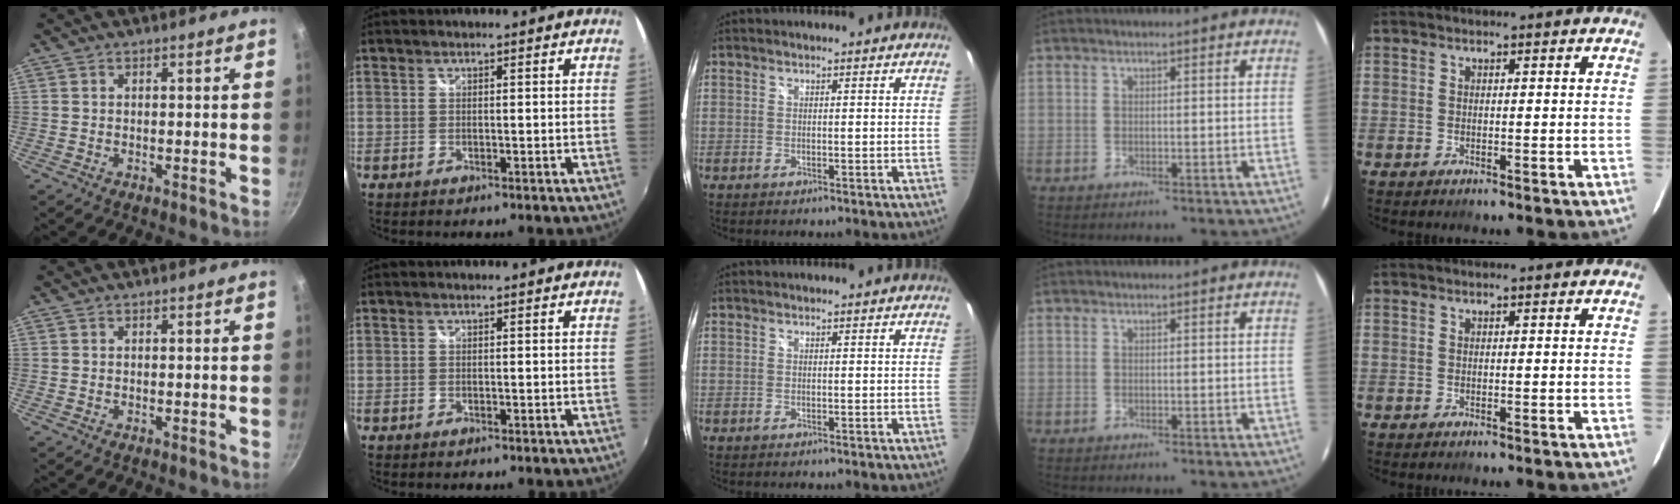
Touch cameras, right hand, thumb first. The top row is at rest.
{}